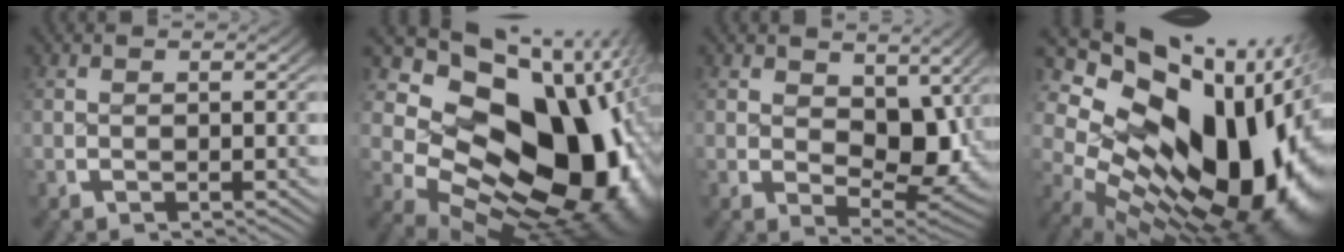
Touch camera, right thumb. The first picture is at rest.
{"total": 21.0, "force": [-1.5, 13.4, 16.1], "torque": [-0.251, -0.048, 0.001]}
{"total": 6.5, "force": [0.7, 4.3, 4.7], "torque": [-0.079, -0.039, 0.027]}
{"total": 21.3, "force": [0.6, 13.4, 16.5], "torque": [-0.244, -0.034, 0.017]}